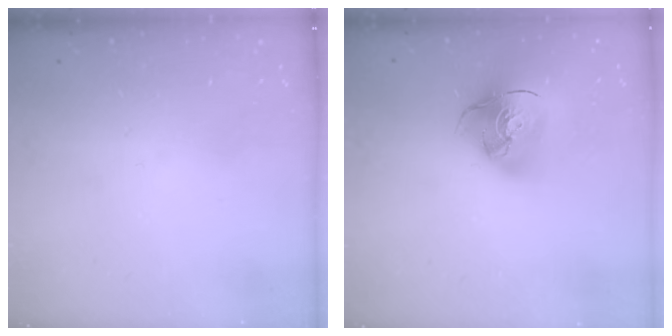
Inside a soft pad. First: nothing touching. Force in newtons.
{"total": 17.2, "press": 17.1, "slide": 2.0}